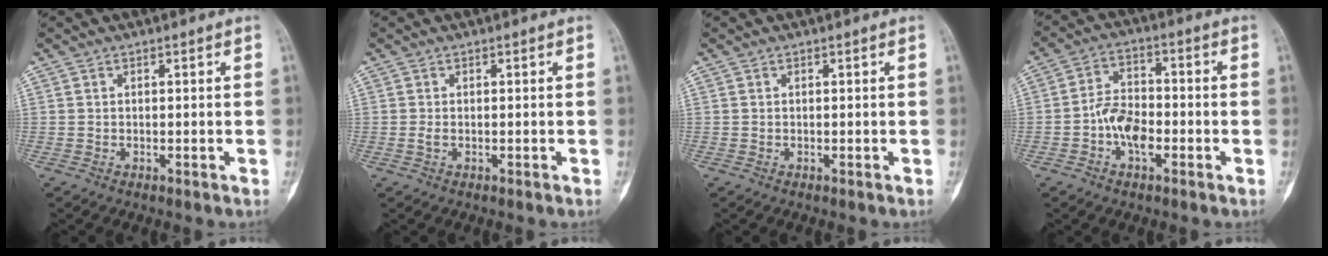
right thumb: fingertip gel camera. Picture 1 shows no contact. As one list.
[{"total": 0.7, "force": [-0.1, 0.3, 0.6], "torque": [-0.015, -0.002, -0.002]}, {"total": 0.0}, {"total": 7.7, "force": [-2.4, 4.6, 5.7], "torque": [-0.090, 0.025, -0.053]}]